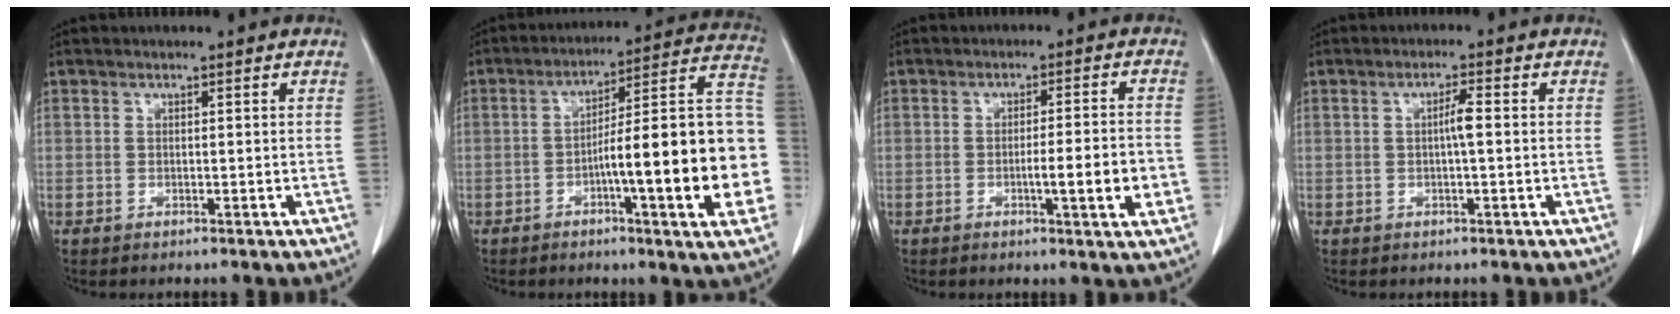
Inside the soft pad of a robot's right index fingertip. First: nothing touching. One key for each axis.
{"total": 21.8, "fx": -4.3, "fy": 2.2, "fz": 21.2, "tx": -0.208, "ty": 0.031, "tz": -0.055}
{"total": 7.3, "fx": -2.0, "fy": 0.2, "fz": 7.0, "tx": -0.095, "ty": -0.004, "tz": -0.027}
{"total": 2.4, "fx": 0.0, "fy": 0.0, "fz": 2.4, "tx": -0.043, "ty": 0.002, "tz": 0.000}